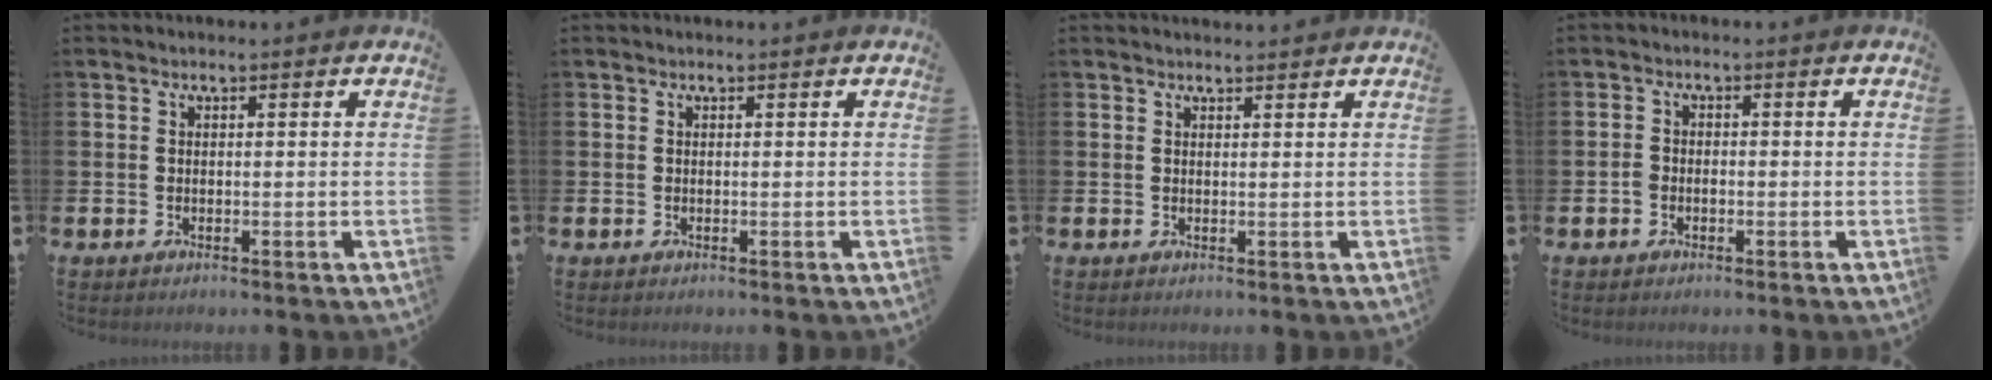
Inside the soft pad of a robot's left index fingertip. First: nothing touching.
{"total": 0.0}
{"total": 1.2, "force": [1.2, 0.1, 0.1], "torque": [0.013, -0.007, 0.018]}
{"total": 1.4, "force": [-0.6, 1.1, 0.5], "torque": [-0.007, 0.002, -0.016]}